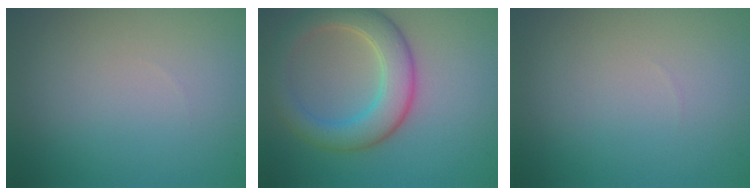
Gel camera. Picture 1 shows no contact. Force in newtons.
{"total": 5.8, "press": 5.8, "slide": 0.4}
{"total": 0.0}